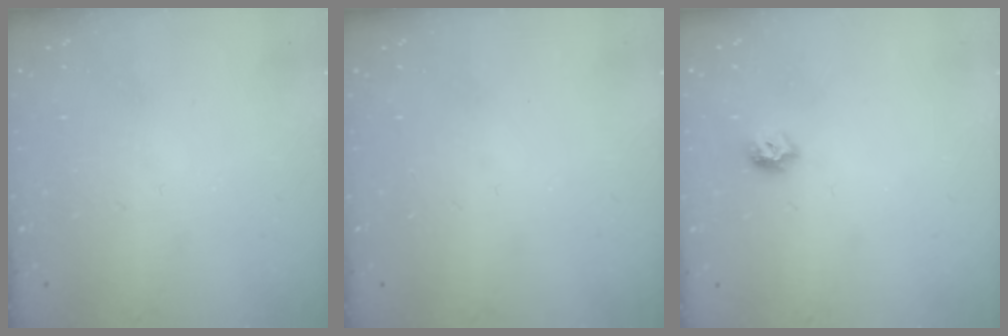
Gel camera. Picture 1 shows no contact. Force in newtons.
{"total": 0.0}
{"total": 6.7, "press": 6.6, "slide": 0.9}